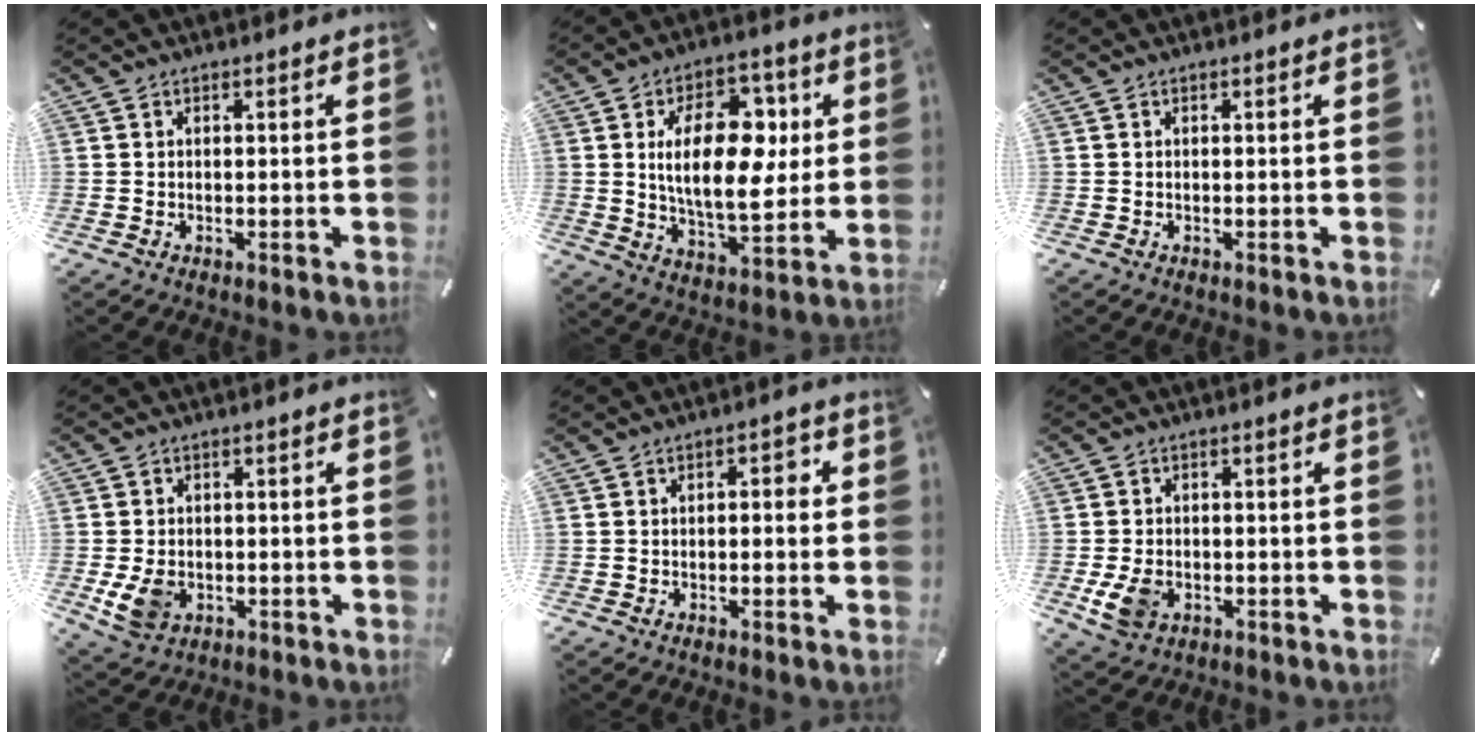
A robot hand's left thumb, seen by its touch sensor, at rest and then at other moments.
{"total": 18.6, "force": [3.4, 10.6, 14.9], "torque": [-0.248, 0.003, 0.053]}
{"total": 0.0}
{"total": 6.6, "force": [-1.5, 5.1, 3.8], "torque": [-0.078, -0.004, -0.031]}
{"total": 3.0, "force": [-0.5, 1.7, 2.4], "torque": [-0.029, 0.008, -0.017]}
{"total": 6.5, "force": [-1.8, 4.9, 3.9], "torque": [-0.087, 0.000, -0.036]}